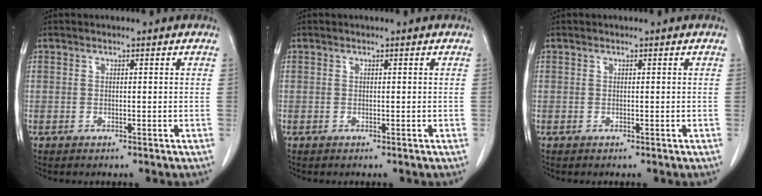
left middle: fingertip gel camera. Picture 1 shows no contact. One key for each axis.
{"total": 0.0}
{"total": 0.0}